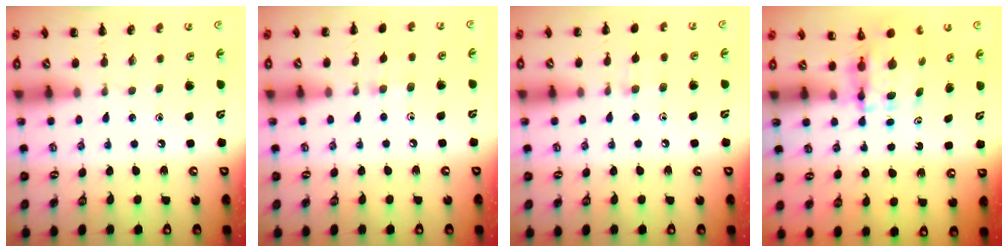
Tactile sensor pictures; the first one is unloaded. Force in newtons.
{"total": 5.7, "press": 5.5, "slide": 1.7}
{"total": 5.8, "press": 5.4, "slide": 1.9}
{"total": 3.9, "press": 3.8, "slide": 0.3}